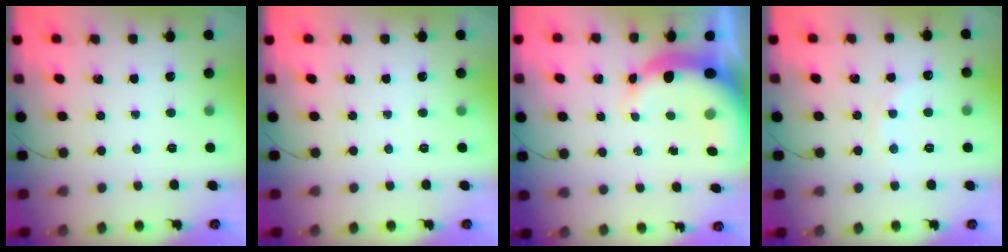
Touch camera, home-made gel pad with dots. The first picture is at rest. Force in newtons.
{"total": 0.0}
{"total": 8.1, "press": 7.8, "slide": 2.0}
{"total": 3.9, "press": 3.8, "slide": 1.0}